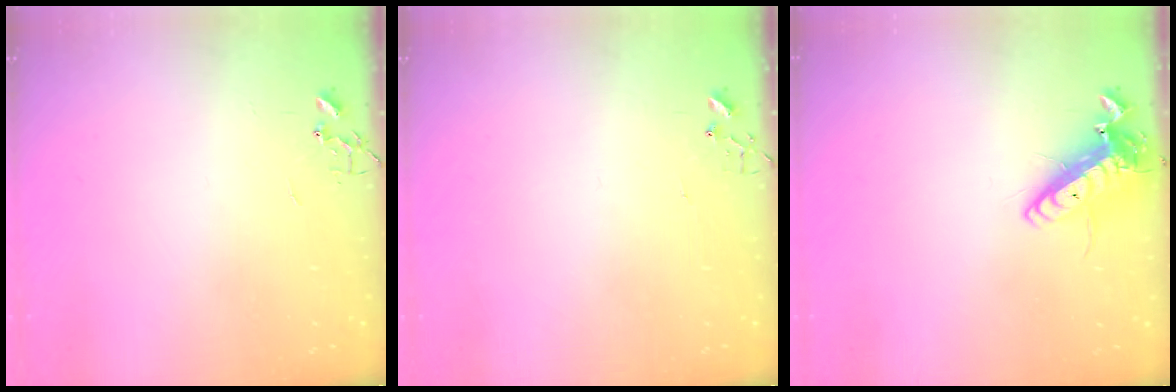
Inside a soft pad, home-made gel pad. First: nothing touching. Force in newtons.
{"total": 3.6, "press": 3.6, "slide": 0.4}
{"total": 14.5, "press": 14.2, "slide": 2.9}